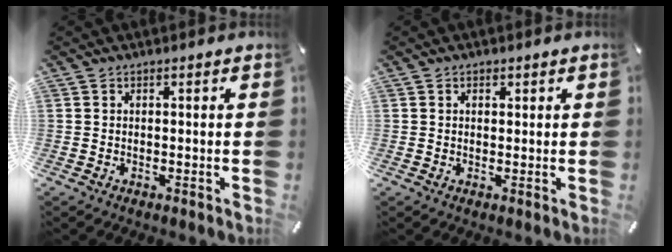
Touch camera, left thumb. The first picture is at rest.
{"total": 1.1, "force": [0.4, 1.0, 0.3], "torque": [0.001, 0.002, 0.004]}